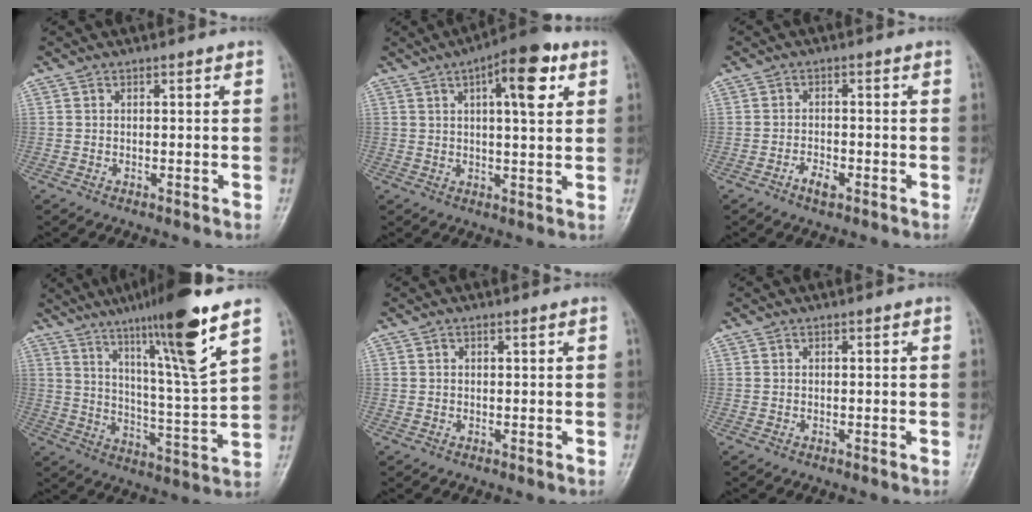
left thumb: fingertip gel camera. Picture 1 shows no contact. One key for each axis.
{"total": 11.1, "fx": 4.5, "fy": 3.6, "fz": 9.5, "tx": -0.122, "ty": 0.000, "tz": 0.061}
{"total": 2.7, "fx": -1.6, "fy": 1.3, "fz": 1.8, "tx": -0.031, "ty": 0.009, "tz": -0.030}
{"total": 17.4, "fx": 10.7, "fy": 0.5, "fz": 13.7, "tx": -0.216, "ty": -0.055, "tz": 0.174}
{"total": 0.8, "fx": 0.4, "fy": 0.5, "fz": 0.5, "tx": -0.004, "ty": 0.001, "tz": 0.006}
{"total": 0.0}